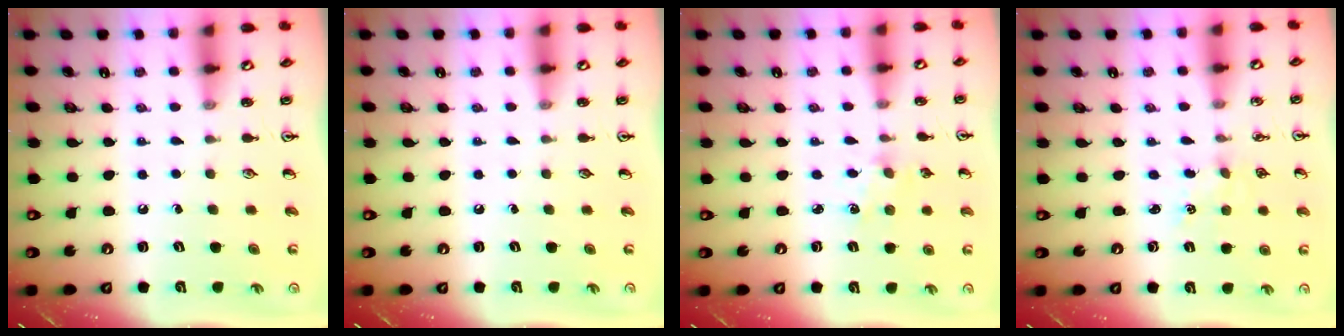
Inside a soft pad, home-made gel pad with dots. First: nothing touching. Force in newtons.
{"total": 0.0}
{"total": 1.7, "press": 1.7, "slide": 0.3}
{"total": 1.7, "press": 1.6, "slide": 0.2}